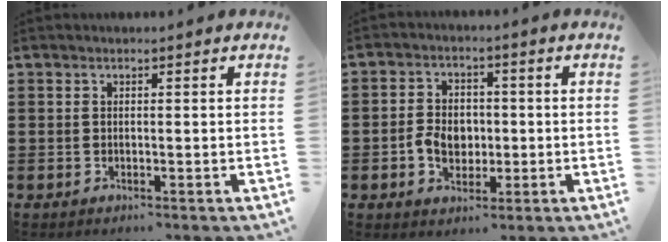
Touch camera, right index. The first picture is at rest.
{"total": 5.0, "force": [-0.8, 4.0, 3.0], "torque": [-0.062, 0.006, -0.020]}